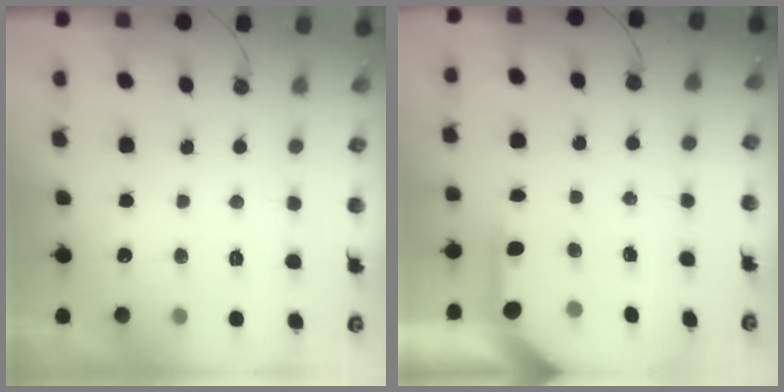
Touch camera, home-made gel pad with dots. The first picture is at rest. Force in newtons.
{"total": 3.8, "press": 3.8, "slide": 0.5}